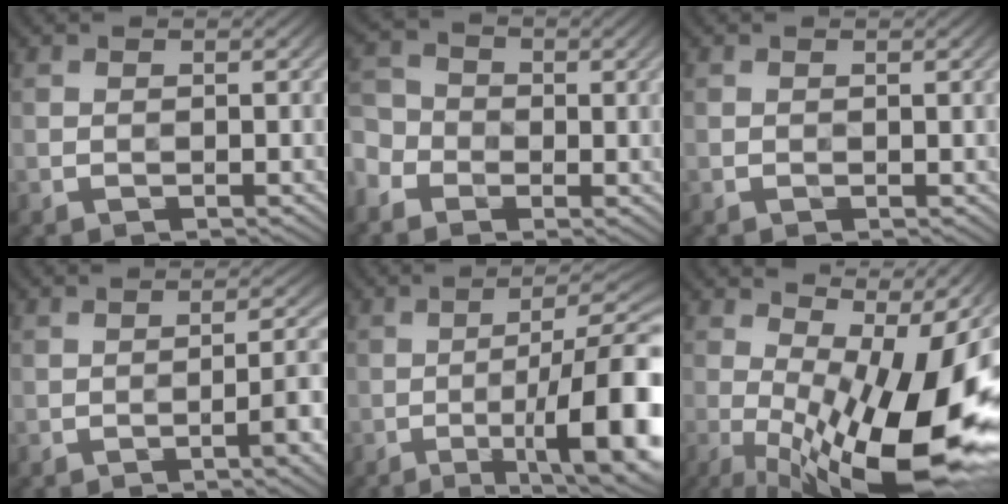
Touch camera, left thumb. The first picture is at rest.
{"total": 5.0, "force": [-2.1, 3.9, 2.3], "torque": [-0.071, -0.007, -0.053]}
{"total": 0.0}
{"total": 7.2, "force": [-2.5, 1.8, 6.5], "torque": [-0.087, 0.008, -0.035]}
{"total": 16.9, "force": [-4.9, 4.4, 15.6], "torque": [-0.193, 0.003, -0.069]}
{"total": 19.0, "force": [-1.8, 6.3, 17.9], "torque": [-0.244, -0.002, -0.026]}